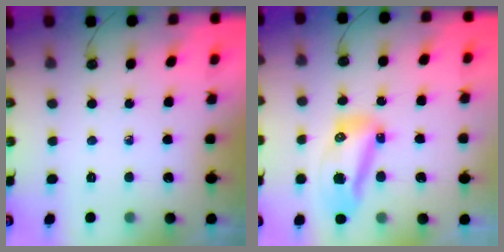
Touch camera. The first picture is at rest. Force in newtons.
{"total": 23.8, "press": 15.4, "slide": 18.1}